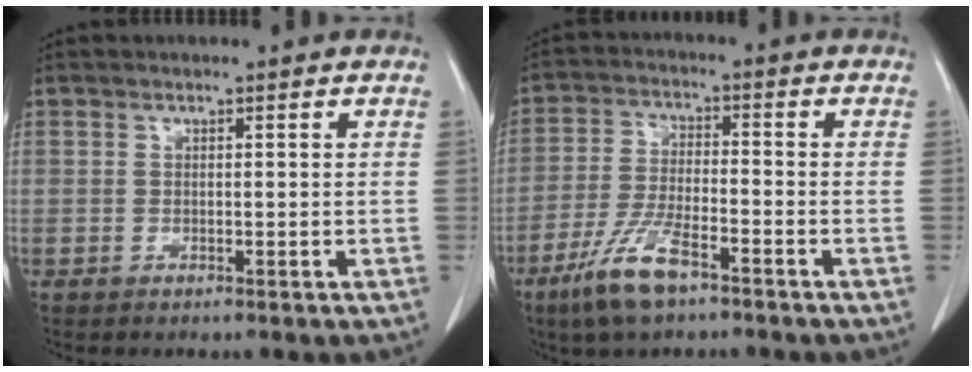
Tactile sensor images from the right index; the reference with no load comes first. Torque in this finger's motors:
{"motor_torque": [0.89, -0.72, 0.51, 0.15]}